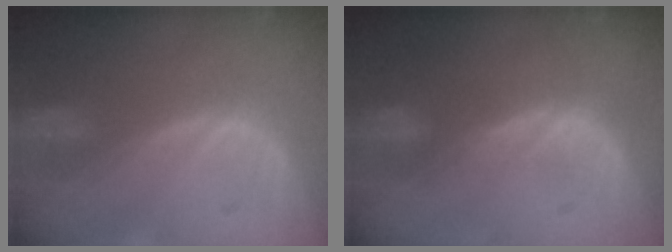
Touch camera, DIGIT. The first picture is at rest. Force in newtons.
{"total": 2.8, "press": 2.3, "slide": 1.7}